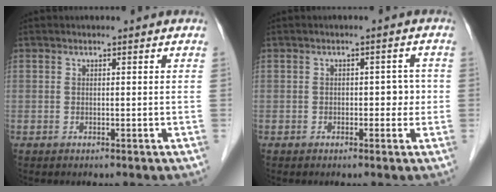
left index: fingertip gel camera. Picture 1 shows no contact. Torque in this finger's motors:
{"motor_torque": [-0.07, 0.01, 0.03, -0.01]}